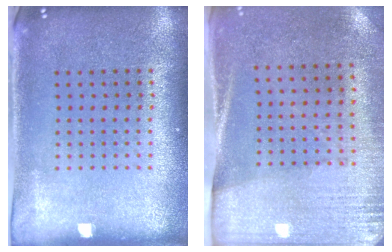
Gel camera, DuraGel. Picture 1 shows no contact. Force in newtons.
{"total": 2.7, "press": 2.4, "slide": 1.4}